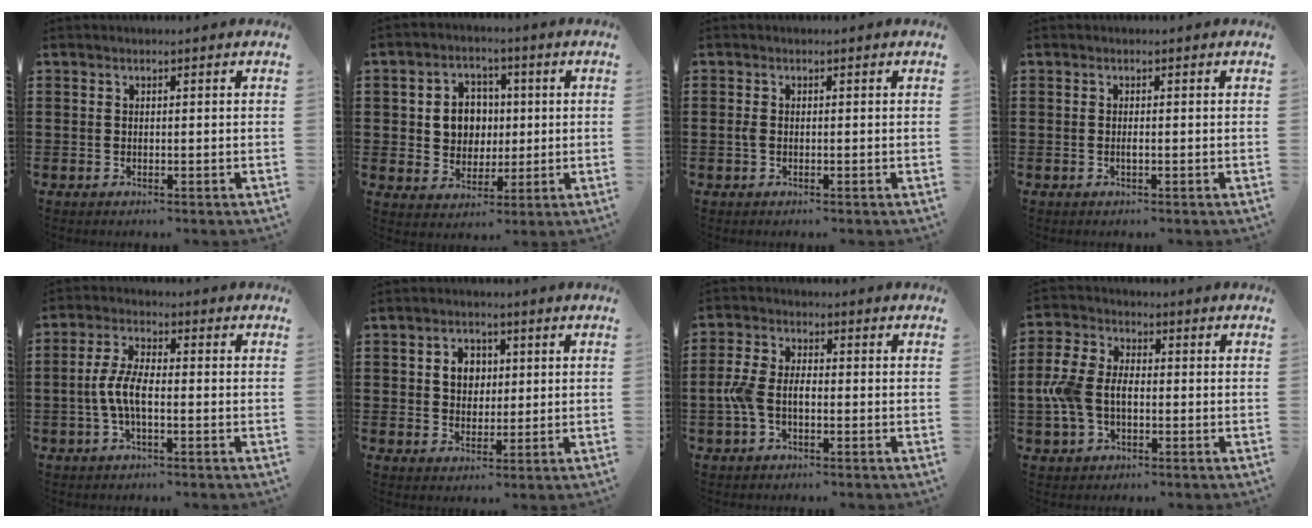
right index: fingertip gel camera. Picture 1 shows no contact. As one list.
[{"total": 6.1, "force": [0.5, 5.6, 2.5], "torque": [-0.054, 0.013, 0.004]}, {"total": 1.2, "force": [-0.2, 0.7, 0.9], "torque": [-0.026, 0.000, -0.008]}, {"total": 0.7, "force": [-0.2, 0.1, 0.7], "torque": [-0.013, -0.004, -0.003]}, {"total": 5.3, "force": [-1.4, 1.7, 4.8], "torque": [-0.119, -0.005, -0.036]}, {"total": 4.1, "force": [0.8, 3.4, 2.2], "torque": [-0.056, 0.015, 0.009]}, {"total": 4.9, "force": [-1.2, 2.7, 3.9], "torque": [-0.106, -0.004, -0.032]}, {"total": 6.8, "force": [-1.3, 4.4, 5.0], "torque": [-0.141, -0.004, -0.035]}]